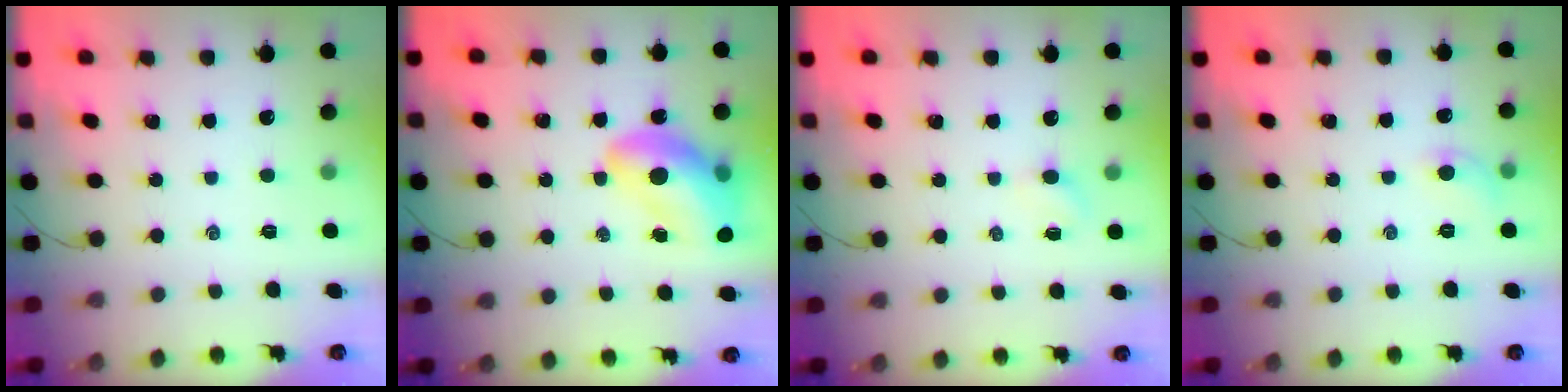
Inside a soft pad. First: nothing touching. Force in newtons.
{"total": 14.3, "press": 13.7, "slide": 4.0}
{"total": 1.6, "press": 1.5, "slide": 0.6}
{"total": 5.7, "press": 5.5, "slide": 1.5}